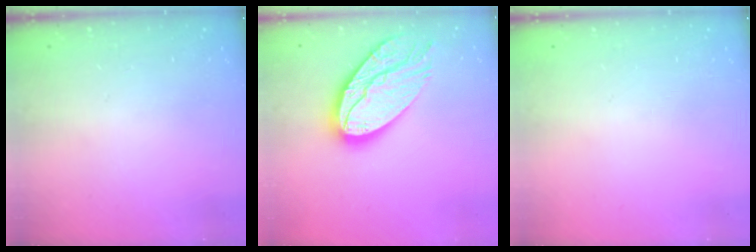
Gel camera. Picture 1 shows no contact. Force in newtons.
{"total": 20.1, "press": 20.0, "slide": 1.7}
{"total": 0.0}